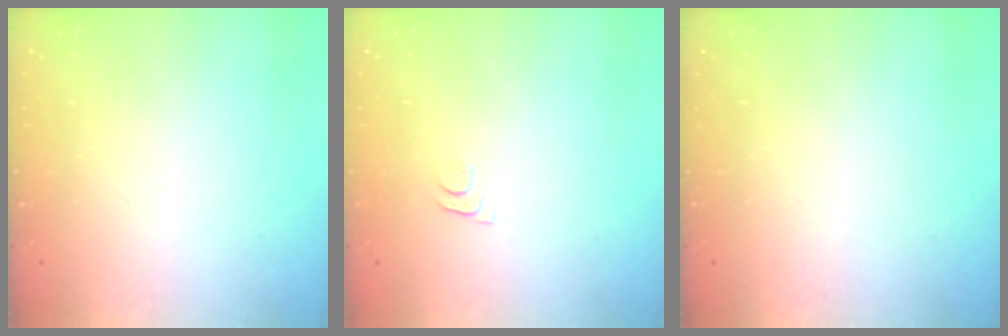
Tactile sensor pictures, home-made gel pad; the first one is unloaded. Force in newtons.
{"total": 4.0, "press": 4.0, "slide": 0.5}
{"total": 0.0}